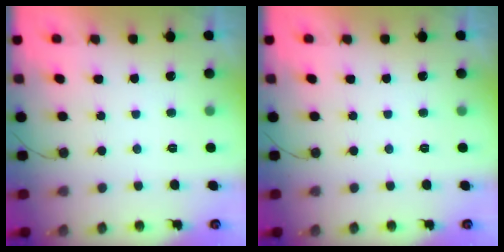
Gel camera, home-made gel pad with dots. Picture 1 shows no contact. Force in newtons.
{"total": 0.0}